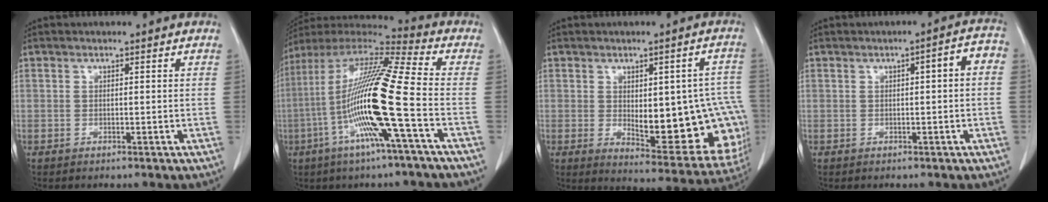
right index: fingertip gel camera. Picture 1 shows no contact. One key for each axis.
{"total": 19.5, "fx": -4.6, "fy": -0.3, "fz": 18.9, "tx": -0.373, "ty": -0.005, "tz": -0.100}
{"total": 19.1, "fx": -2.1, "fy": 7.2, "fz": 17.6, "tx": -0.158, "ty": 0.016, "tz": 0.005}
{"total": 3.8, "fx": 0.2, "fy": 0.7, "fz": 3.7, "tx": -0.044, "ty": 0.017, "tz": -0.003}